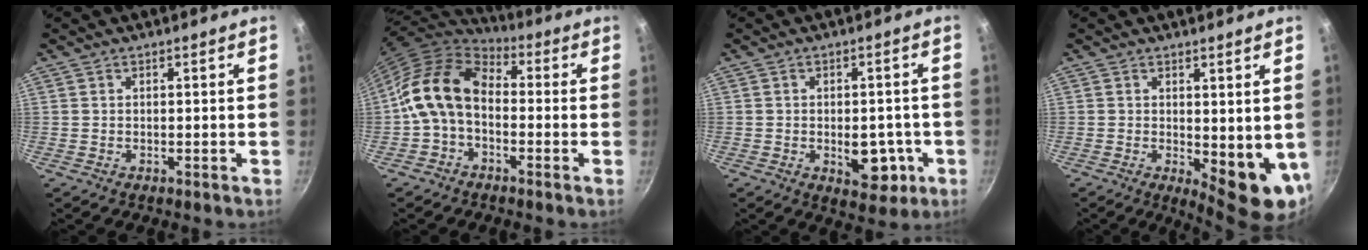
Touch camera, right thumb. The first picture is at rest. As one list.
[{"total": 13.3, "force": [-1.3, 8.9, 9.8], "torque": [-0.177, 0.039, -0.039]}, {"total": 7.7, "force": [-2.2, 4.4, 5.9], "torque": [-0.051, 0.009, -0.018]}, {"total": 10.0, "force": [-1.1, 3.6, 9.2], "torque": [-0.107, -0.023, -0.001]}]